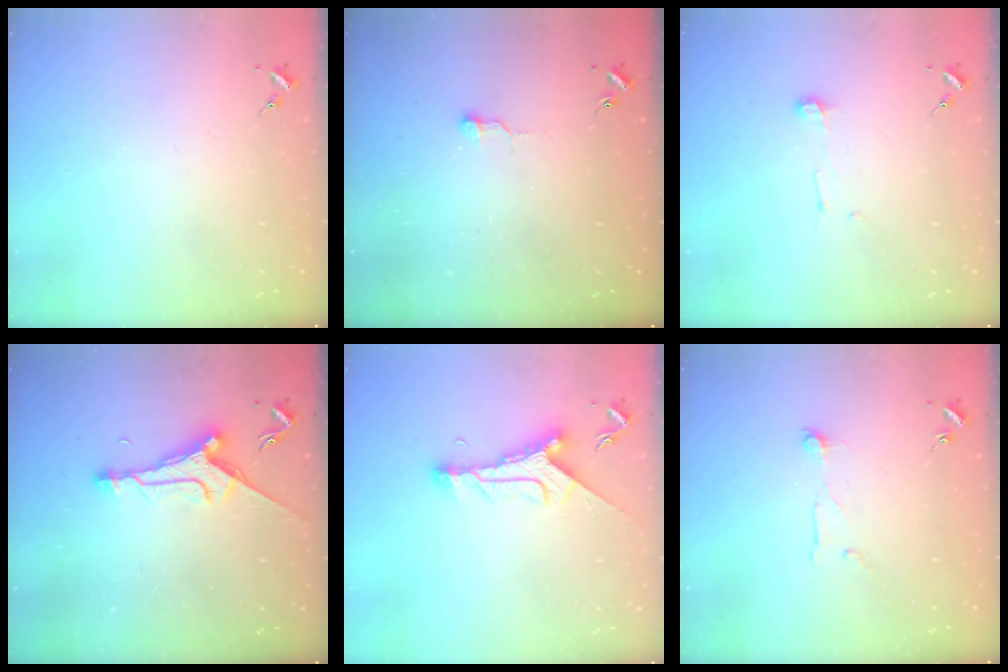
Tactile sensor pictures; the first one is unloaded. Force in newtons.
{"total": 6.6, "press": 6.6, "slide": 0.4}
{"total": 4.2, "press": 4.2, "slide": 0.5}
{"total": 11.4, "press": 11.3, "slide": 1.0}
{"total": 9.6, "press": 9.6, "slide": 0.5}
{"total": 6.1, "press": 6.1, "slide": 0.3}